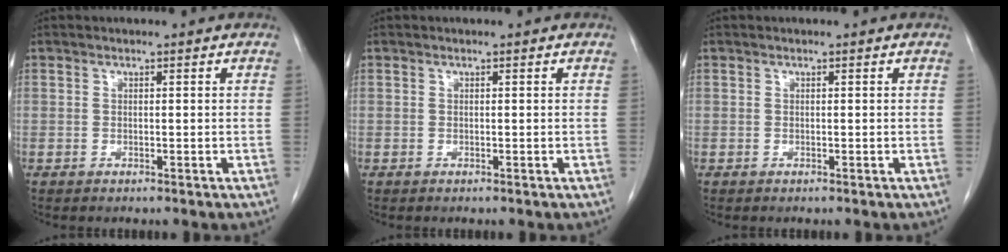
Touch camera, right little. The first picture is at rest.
{"total": 0.0}
{"total": 0.0}